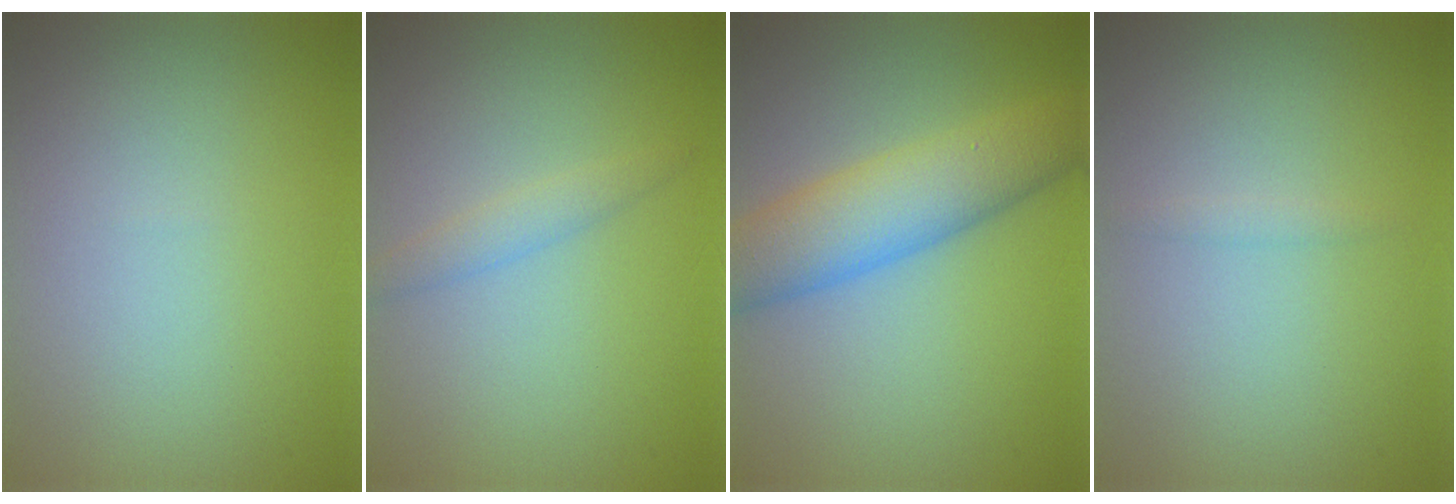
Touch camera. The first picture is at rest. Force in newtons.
{"total": 1.5, "press": 1.5, "slide": 0.0}
{"total": 6.7, "press": 6.7, "slide": 0.2}
{"total": 0.7, "press": 0.7, "slide": 0.0}